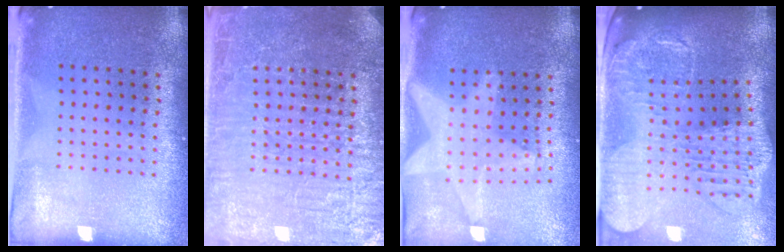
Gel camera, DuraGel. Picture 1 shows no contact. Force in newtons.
{"total": 7.1, "press": 7.1, "slide": 1.0}
{"total": 2.1, "press": 1.7, "slide": 1.2}
{"total": 3.3, "press": 2.6, "slide": 2.0}